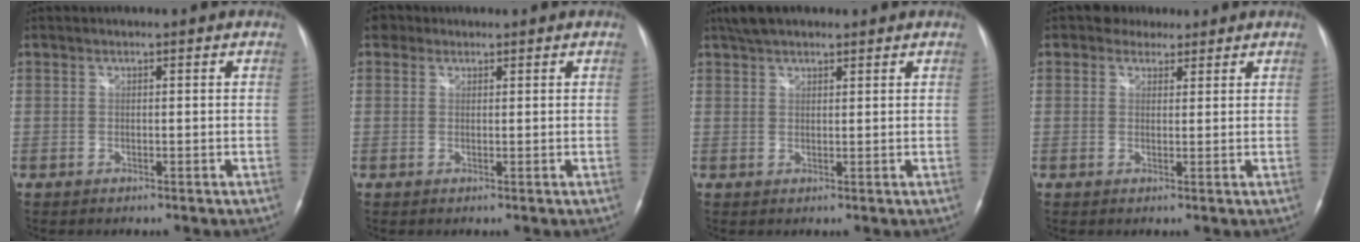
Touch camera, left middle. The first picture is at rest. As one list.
[{"total": 2.0, "force": [1.1, 1.6, 0.3], "torque": [-0.003, 0.015, 0.015]}, {"total": 5.5, "force": [4.4, 1.9, 2.8], "torque": [-0.053, 0.028, 0.080]}, {"total": 3.1, "force": [2.2, 2.1, 0.3], "torque": [-0.006, 0.015, 0.032]}]